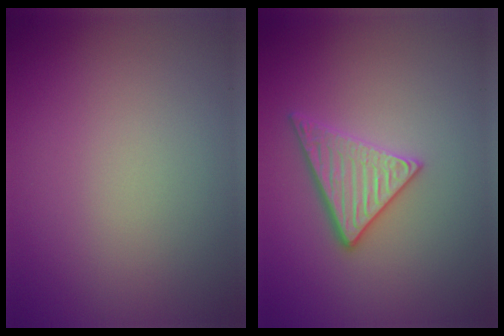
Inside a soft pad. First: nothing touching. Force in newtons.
{"total": 3.3, "press": 3.0, "slide": 1.5}